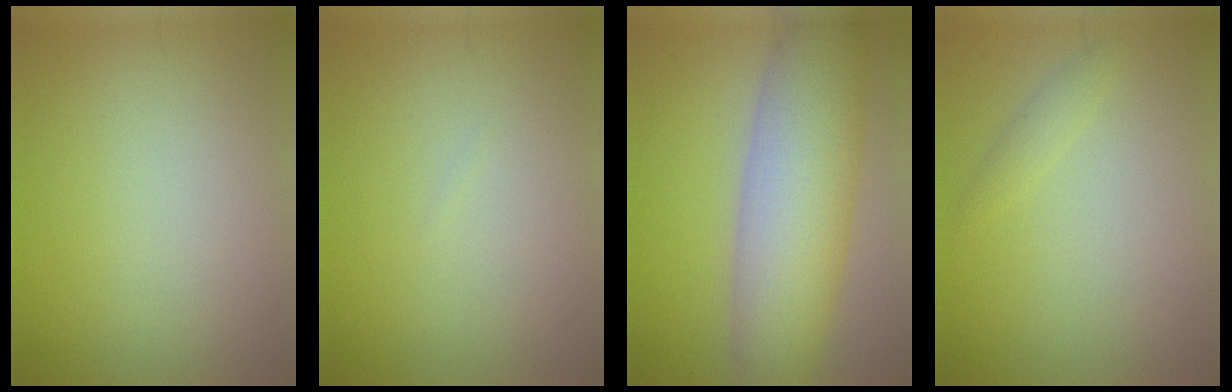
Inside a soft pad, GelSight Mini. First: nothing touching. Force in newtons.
{"total": 0.0}
{"total": 9.1, "press": 9.1, "slide": 0.2}
{"total": 1.0, "press": 1.0, "slide": 0.1}